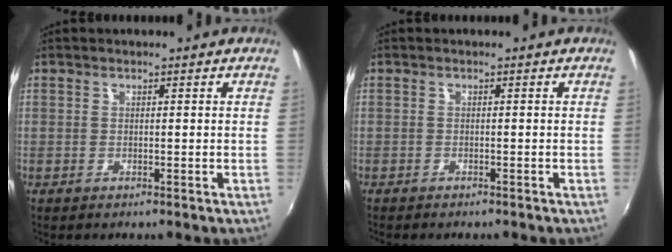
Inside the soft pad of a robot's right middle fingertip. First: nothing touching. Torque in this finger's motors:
{"motor_torque": [1.02, -1.12, 0.17, 0.07]}